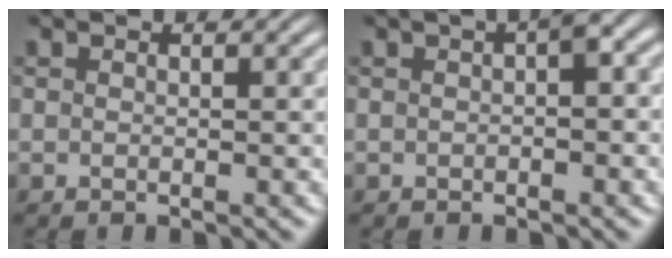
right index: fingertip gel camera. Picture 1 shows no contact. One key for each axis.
{"total": 2.0, "fx": 0.2, "fy": 0.5, "fz": 1.9, "tx": -0.019, "ty": 0.011, "tz": 0.000}